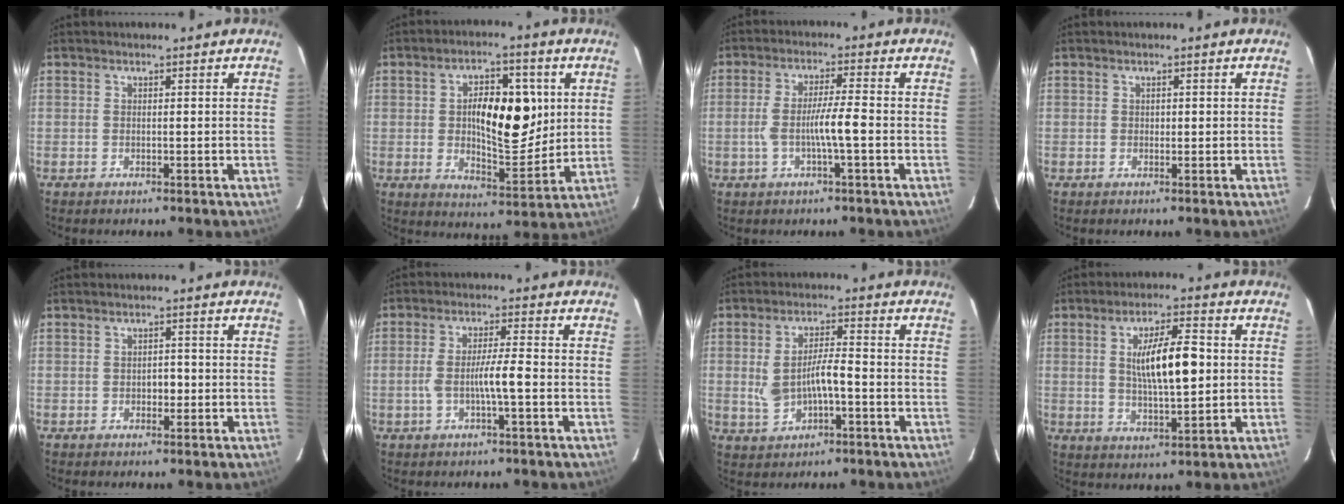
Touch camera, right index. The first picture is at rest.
{"total": 12.8, "force": [2.1, 5.0, 11.6], "torque": [-0.184, 0.010, 0.040]}
{"total": 5.8, "force": [-1.3, 0.1, 5.6], "torque": [-0.110, 0.004, -0.022]}
{"total": 0.6, "force": [0.1, 0.5, 0.4], "torque": [-0.006, 0.001, 0.001]}
{"total": 1.8, "force": [-0.4, 1.1, 1.3], "torque": [-0.017, 0.005, -0.006]}
{"total": 5.1, "force": [-1.3, 0.1, 4.9], "torque": [-0.096, 0.006, -0.021]}
{"total": 6.5, "force": [-0.9, 2.3, 6.0], "torque": [-0.122, 0.010, -0.010]}
{"total": 9.9, "force": [1.1, 2.2, 9.6], "torque": [-0.169, 0.006, 0.021]}